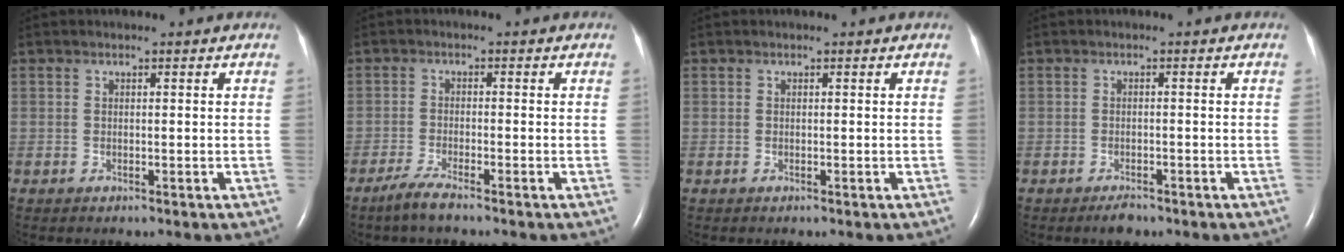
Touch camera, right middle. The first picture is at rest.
{"total": 3.3, "force": [-2.6, 0.0, 2.0], "torque": [-0.053, -0.008, -0.056]}
{"total": 0.0}
{"total": 1.8, "force": [-1.5, 0.6, 0.9], "torque": [-0.021, -0.002, -0.020]}